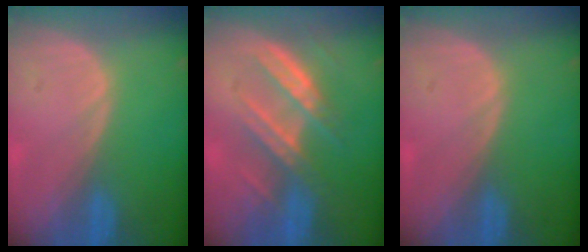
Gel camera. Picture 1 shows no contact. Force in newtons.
{"total": 6.9, "press": 6.8, "slide": 1.0}
{"total": 0.0}